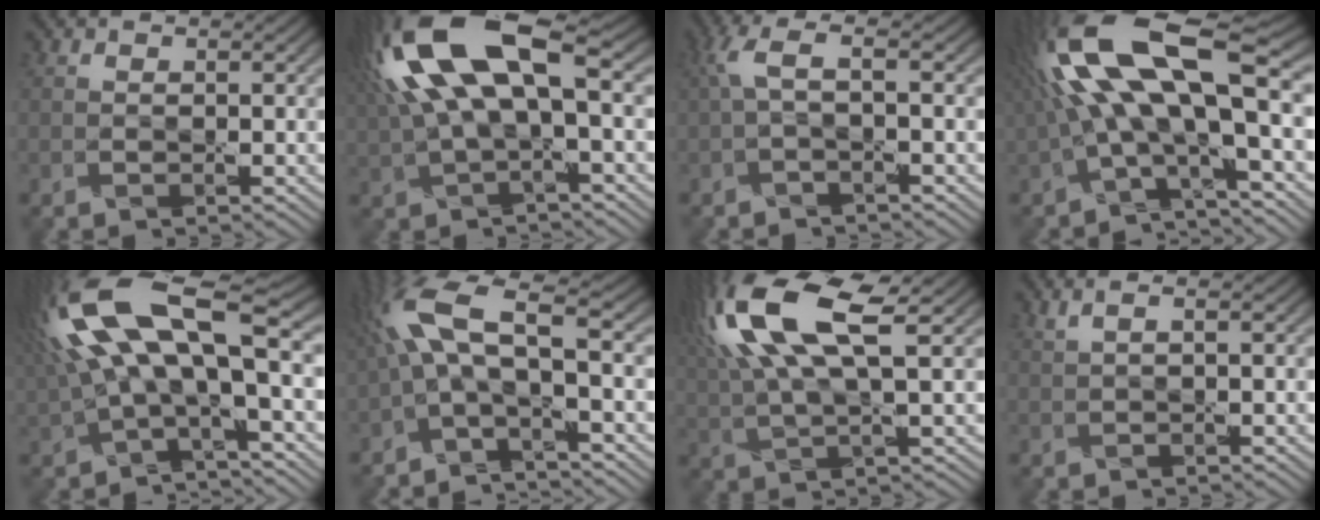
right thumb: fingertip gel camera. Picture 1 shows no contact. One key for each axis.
{"total": 16.4, "fx": 4.5, "fy": 6.5, "fz": 14.4, "tx": -0.340, "ty": 0.022, "tz": 0.087}
{"total": 3.4, "fx": 0.3, "fy": 0.6, "fz": 3.4, "tx": -0.078, "ty": 0.013, "tz": 0.004}
{"total": 17.5, "fx": 2.6, "fy": 6.4, "fz": 16.0, "tx": -0.331, "ty": 0.014, "tz": 0.049}
{"total": 16.4, "fx": 3.3, "fy": 6.1, "fz": 14.8, "tx": -0.320, "ty": 0.013, "tz": 0.062}
{"total": 10.6, "fx": -0.2, "fy": 3.5, "fz": 10.0, "tx": -0.219, "ty": 0.024, "tz": -0.022}
{"total": 15.1, "fx": 6.1, "fy": 4.7, "fz": 13.1, "tx": -0.309, "ty": 0.018, "tz": 0.116}
{"total": 1.2, "fx": 0.6, "fy": -0.1, "fz": 1.0, "tx": -0.029, "ty": 0.009, "tz": 0.013}